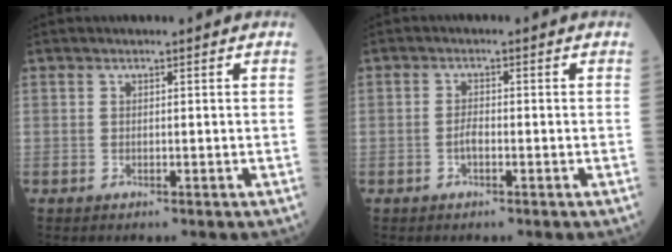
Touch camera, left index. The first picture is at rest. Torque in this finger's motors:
{"motor_torque": [0.42, 0.33, 0.21, 0.02]}